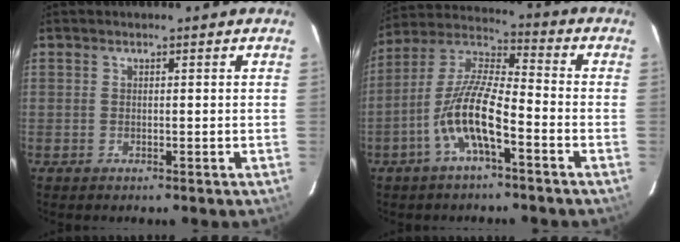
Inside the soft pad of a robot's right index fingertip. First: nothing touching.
{"total": 11.5, "force": [-5.2, 2.7, 9.9], "torque": [-0.209, 0.003, -0.103]}